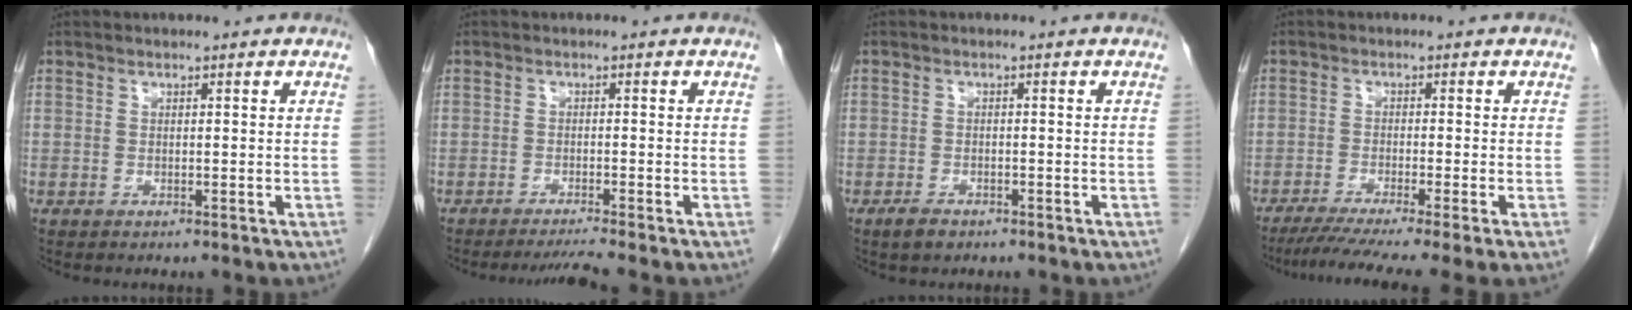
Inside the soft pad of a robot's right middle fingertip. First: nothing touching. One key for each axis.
{"total": 3.1, "fx": -2.6, "fy": -1.6, "fz": 0.7, "tx": -0.022, "ty": -0.015, "tz": -0.045}
{"total": 2.4, "fx": -1.9, "fy": 0.9, "fz": 1.3, "tx": -0.036, "ty": -0.005, "tz": -0.029}
{"total": 10.9, "fx": -8.3, "fy": -0.9, "fz": 7.1, "tx": -0.107, "ty": -0.030, "tz": -0.127}